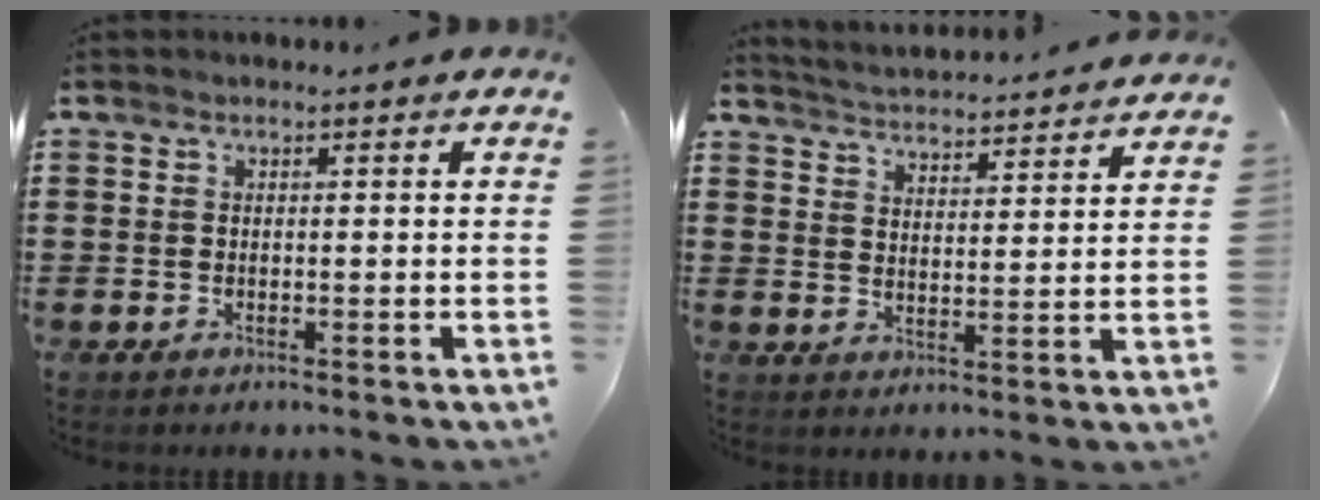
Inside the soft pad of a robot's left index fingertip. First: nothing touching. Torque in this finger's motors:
{"motor_torque": [1.59, -0.55, 0.08, 0.06]}